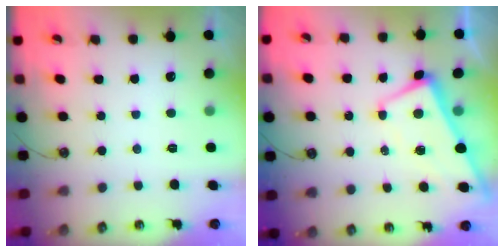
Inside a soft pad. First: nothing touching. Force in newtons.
{"total": 1.6, "press": 1.4, "slide": 0.7}